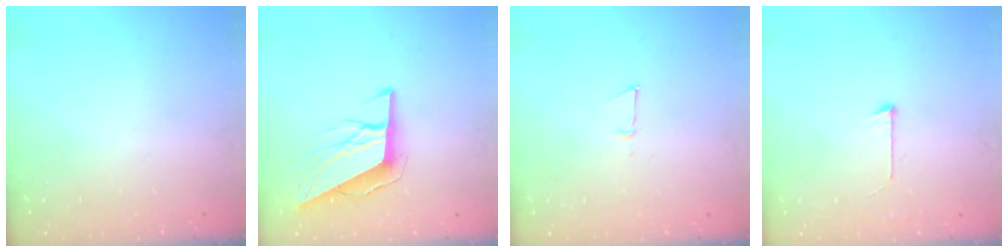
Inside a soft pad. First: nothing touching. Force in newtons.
{"total": 10.7, "press": 10.2, "slide": 3.3}
{"total": 3.8, "press": 3.7, "slide": 1.0}
{"total": 5.5, "press": 5.5, "slide": 0.5}